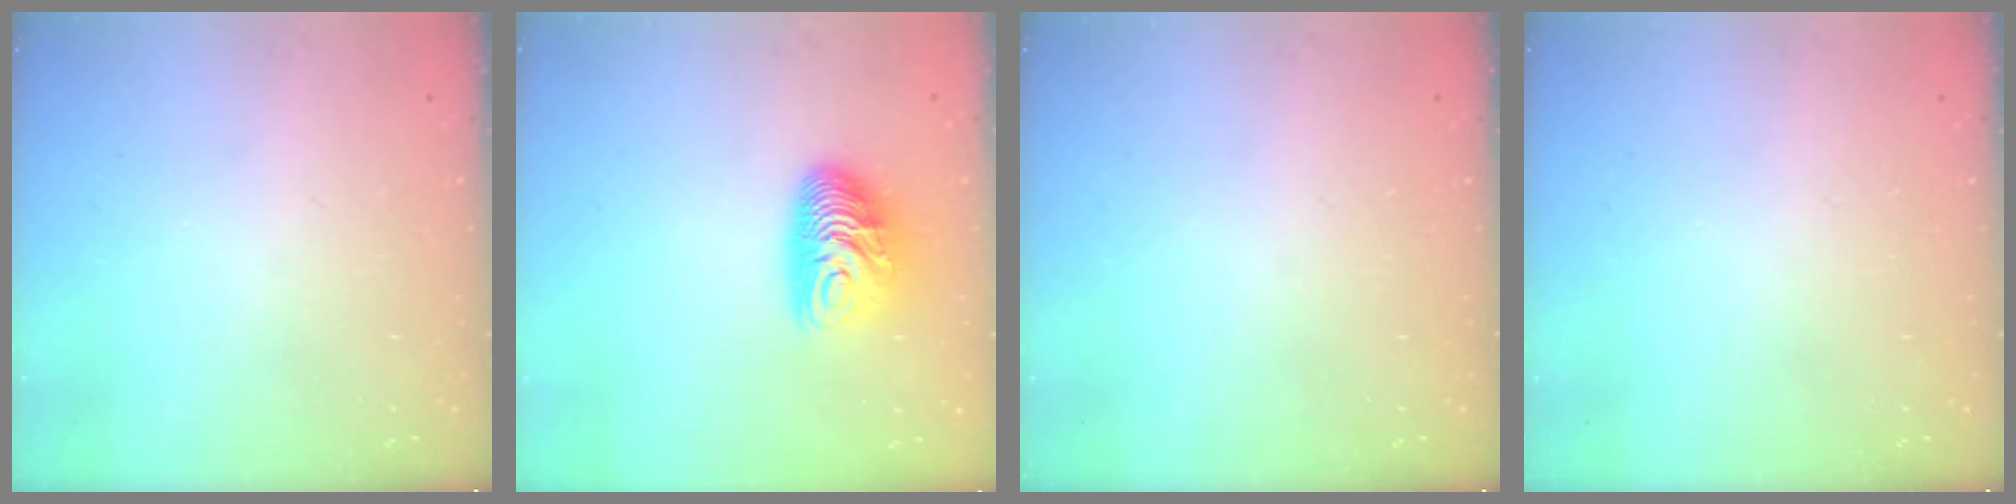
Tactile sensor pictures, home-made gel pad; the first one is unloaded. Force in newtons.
{"total": 10.6, "press": 10.5, "slide": 0.9}
{"total": 0.0}
{"total": 0.0}